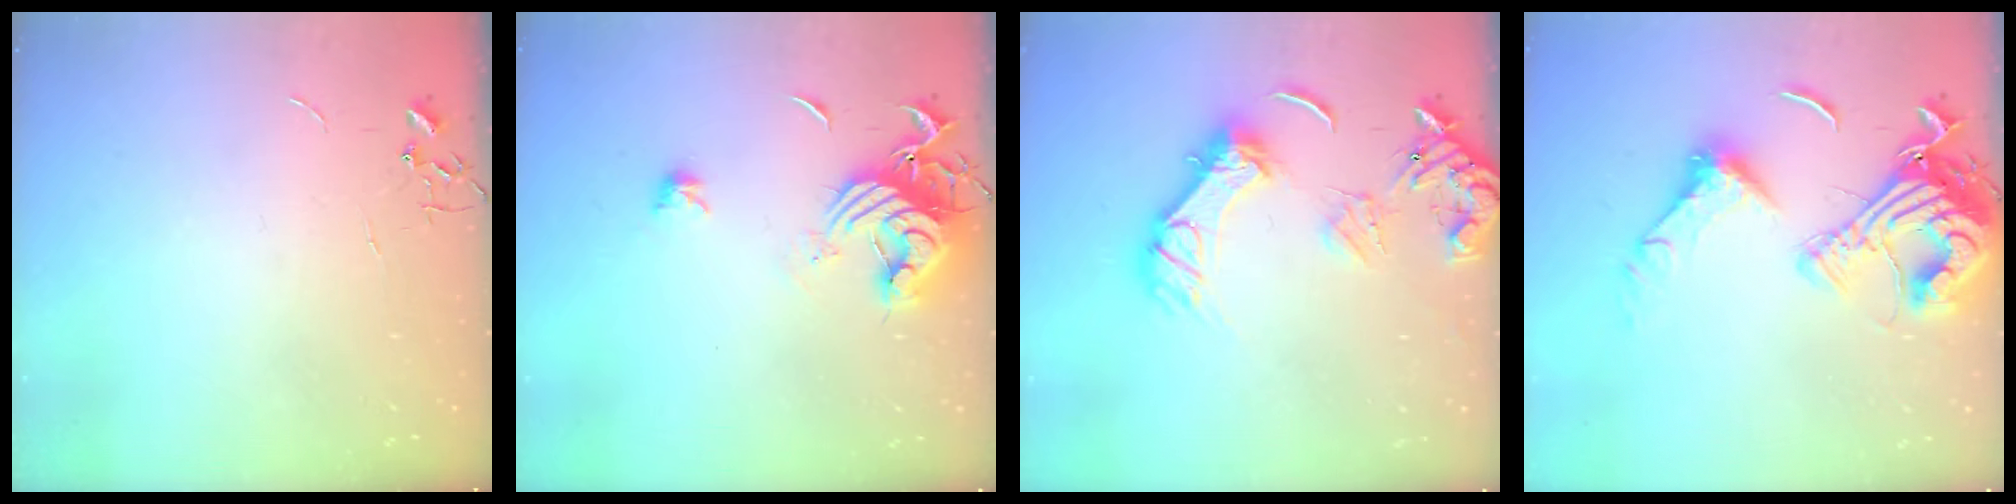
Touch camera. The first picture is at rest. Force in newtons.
{"total": 12.8, "press": 12.8, "slide": 1.0}
{"total": 15.8, "press": 15.7, "slide": 1.6}
{"total": 21.7, "press": 21.5, "slide": 2.5}